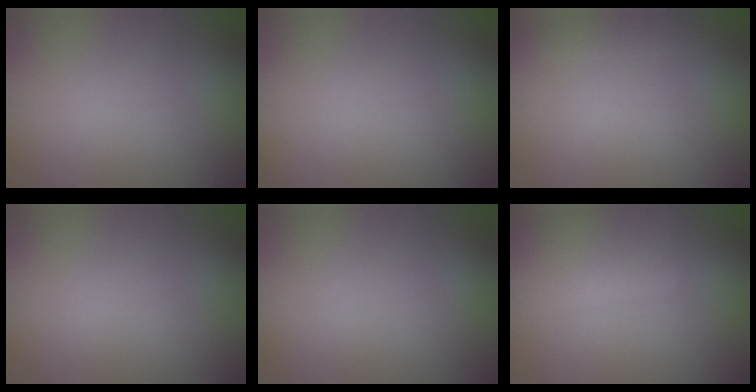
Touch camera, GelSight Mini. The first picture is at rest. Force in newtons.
{"total": 0.0}
{"total": 1.0, "press": 1.0, "slide": 0.1}
{"total": 0.0}
{"total": 0.0}
{"total": 4.6, "press": 4.6, "slide": 0.3}